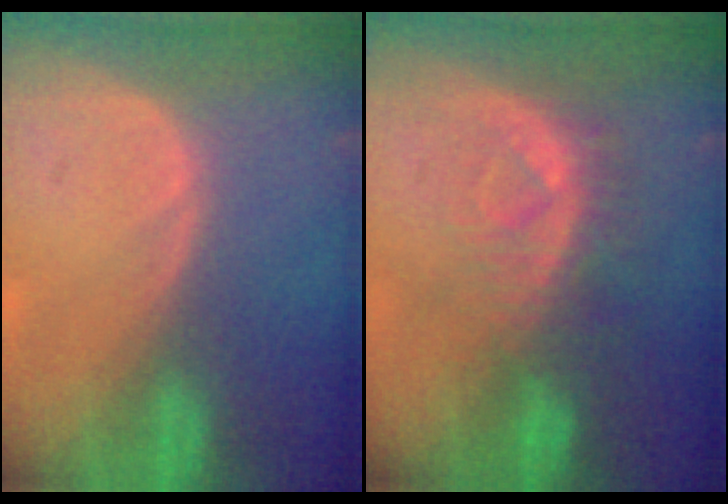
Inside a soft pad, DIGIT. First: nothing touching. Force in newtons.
{"total": 8.0, "press": 7.2, "slide": 3.5}